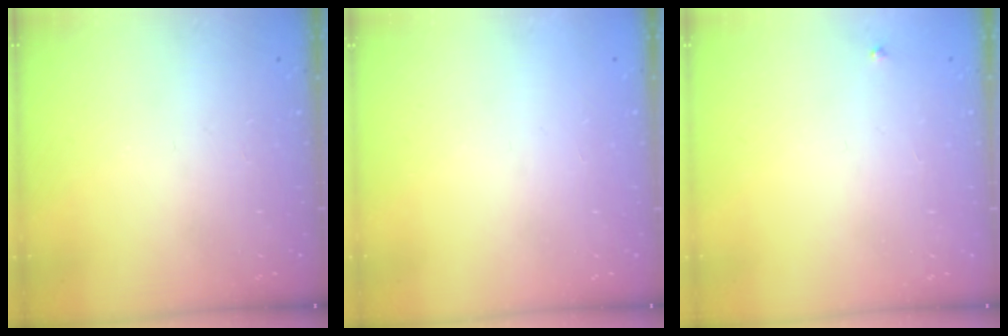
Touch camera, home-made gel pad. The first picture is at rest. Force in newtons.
{"total": 1.5, "press": 1.5, "slide": 0.1}
{"total": 2.7, "press": 2.7, "slide": 0.3}